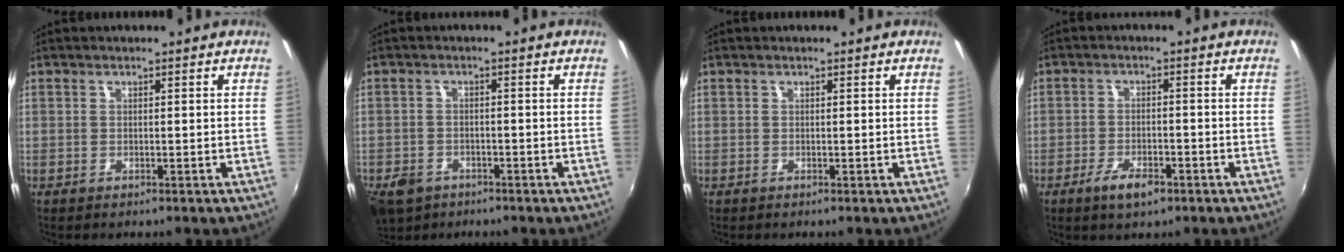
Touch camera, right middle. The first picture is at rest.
{"total": 7.0, "force": [-4.3, 4.7, 2.9], "torque": [-0.072, -0.007, -0.070]}
{"total": 0.0}
{"total": 5.3, "force": [-3.3, 2.2, 3.5], "torque": [-0.081, -0.009, -0.058]}